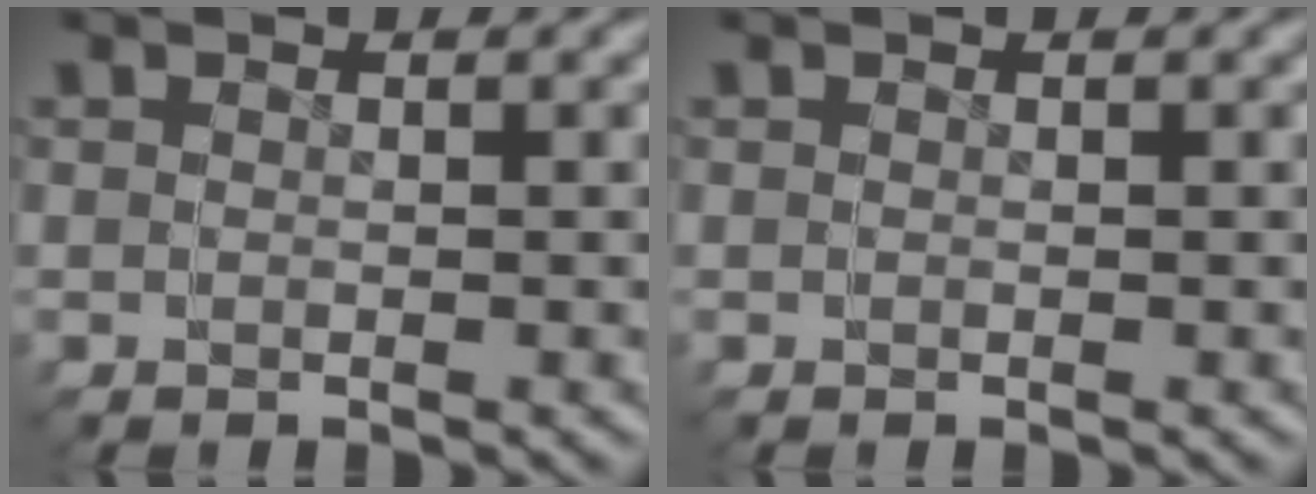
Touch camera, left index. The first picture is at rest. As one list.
[{"total": 0.0}]